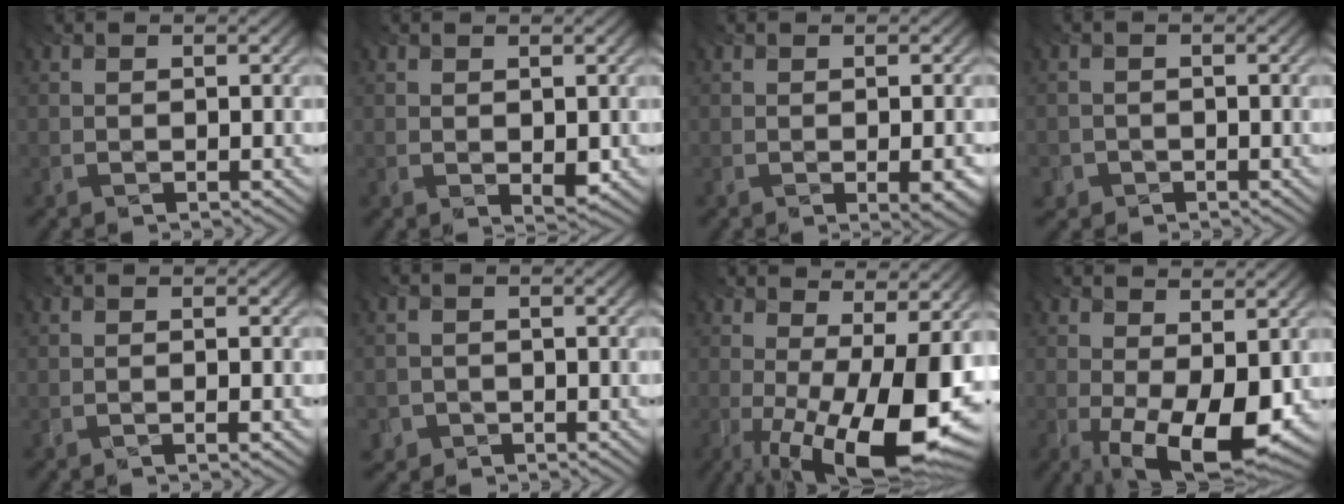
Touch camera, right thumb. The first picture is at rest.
{"total": 1.8, "force": [0.2, 0.8, 1.6], "torque": [-0.027, -0.005, 0.006]}
{"total": 3.4, "force": [-1.2, 1.0, 3.1], "torque": [-0.031, 0.001, -0.019]}
{"total": 1.8, "force": [-1.2, 1.1, -0.6], "torque": [0.011, -0.011, -0.030]}
{"total": 1.1, "force": [-0.7, -0.2, 0.9], "torque": [-0.011, -0.002, -0.023]}
{"total": 2.1, "force": [-1.5, 1.4, -0.6], "torque": [0.011, -0.014, -0.035]}
{"total": 17.3, "force": [-3.0, 5.8, 16.0], "torque": [-0.211, -0.016, -0.044]}
{"total": 10.6, "force": [-2.0, 4.5, 9.4], "torque": [-0.144, -0.010, -0.032]}